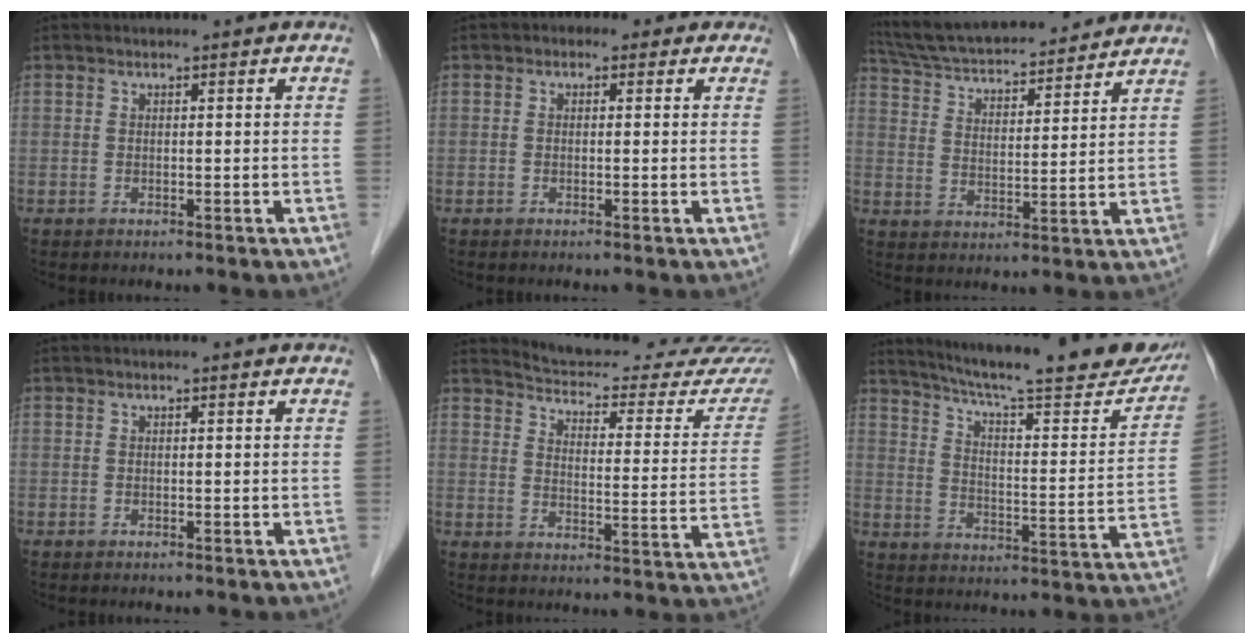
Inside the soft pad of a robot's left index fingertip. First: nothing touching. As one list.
[{"total": 2.2, "force": [0.8, 1.8, 1.0], "torque": [-0.007, 0.015, 0.000]}, {"total": 19.1, "force": [17.5, 3.5, 6.7], "torque": [-0.119, 0.030, 0.271]}, {"total": 0.0}, {"total": 22.0, "force": [21.1, 3.1, 5.2], "torque": [-0.062, -0.088, 0.243]}, {"total": 24.7, "force": [21.8, 3.0, 11.2], "torque": [-0.170, -0.047, 0.283]}]